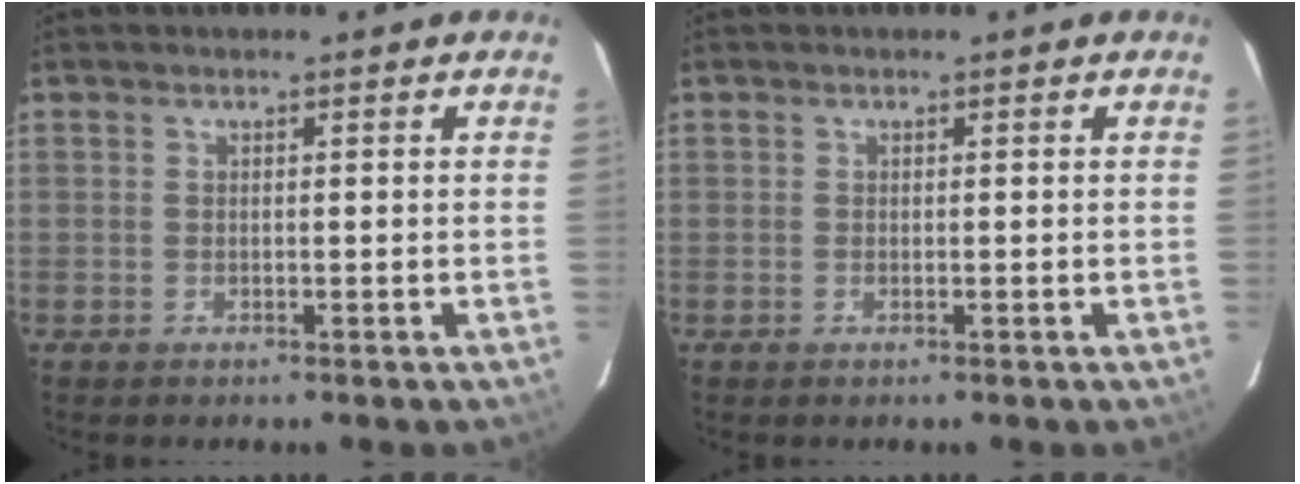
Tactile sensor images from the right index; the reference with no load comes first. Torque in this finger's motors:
{"motor_torque": [0.22, 0.20, 0.02, 0.01]}